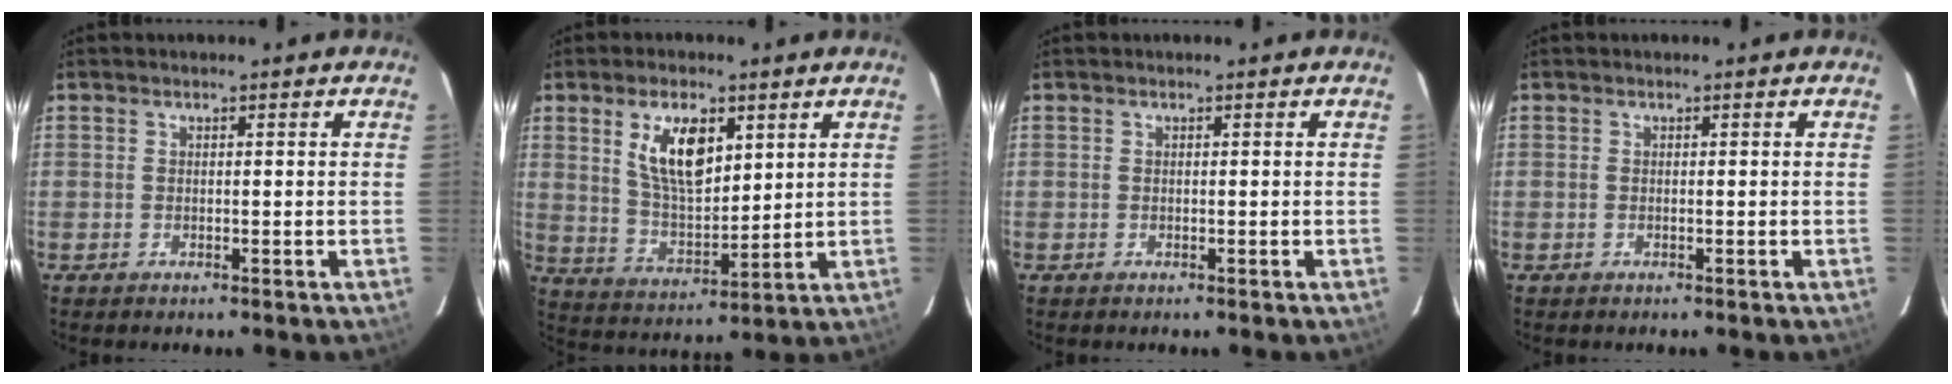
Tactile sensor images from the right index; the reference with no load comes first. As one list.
[{"total": 11.1, "force": [4.7, 5.1, 8.7], "torque": [-0.158, 0.003, 0.098]}, {"total": 0.0}, {"total": 0.0}]